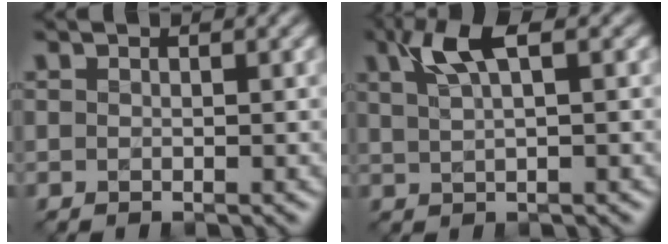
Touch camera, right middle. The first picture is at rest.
{"total": 4.0, "force": [2.0, 1.2, 3.2], "torque": [-0.066, 0.007, 0.038]}